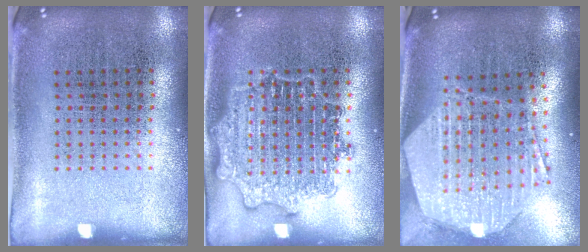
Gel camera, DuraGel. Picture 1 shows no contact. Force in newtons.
{"total": 3.1, "press": 3.1, "slide": 0.6}
{"total": 2.9, "press": 2.3, "slide": 1.8}